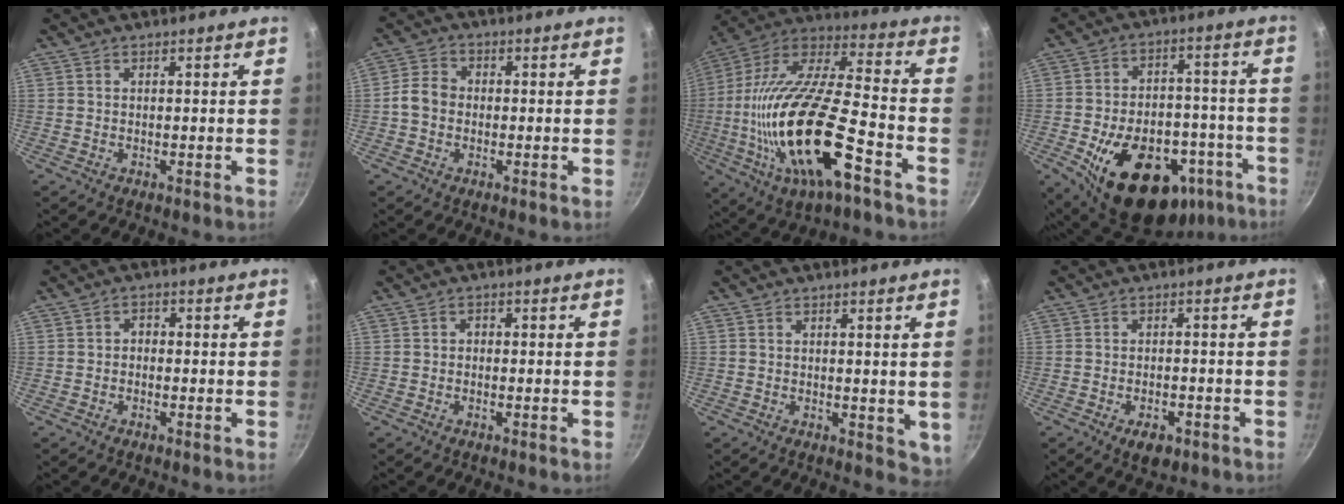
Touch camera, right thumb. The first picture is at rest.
{"total": 4.7, "force": [-0.7, 3.9, 2.6], "torque": [-0.037, 0.016, -0.025]}
{"total": 28.4, "force": [-8.8, 9.8, 25.1], "torque": [-0.466, 0.020, -0.168]}
{"total": 26.4, "force": [-12.5, 15.9, 17.0], "torque": [-0.209, 0.047, -0.159]}
{"total": 1.7, "force": [-0.6, 1.3, 0.9], "torque": [-0.011, 0.011, -0.013]}
{"total": 1.2, "force": [-0.4, 0.9, 0.6], "torque": [-0.008, 0.006, -0.008]}
{"total": 3.9, "force": [1.4, 2.1, 2.9], "torque": [-0.026, -0.013, 0.021]}
{"total": 4.6, "force": [-2.5, 2.4, 3.1], "torque": [-0.041, 0.011, -0.033]}